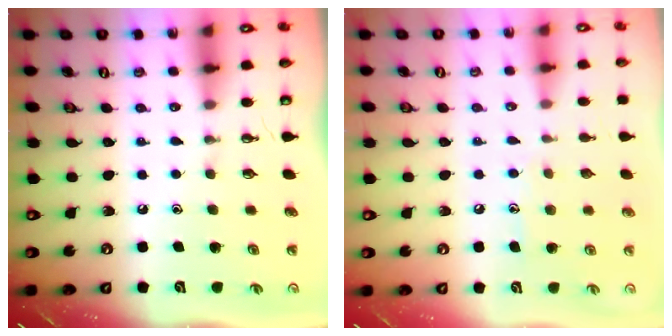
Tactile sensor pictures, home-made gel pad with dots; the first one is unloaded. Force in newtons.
{"total": 6.1, "press": 6.1, "slide": 0.3}